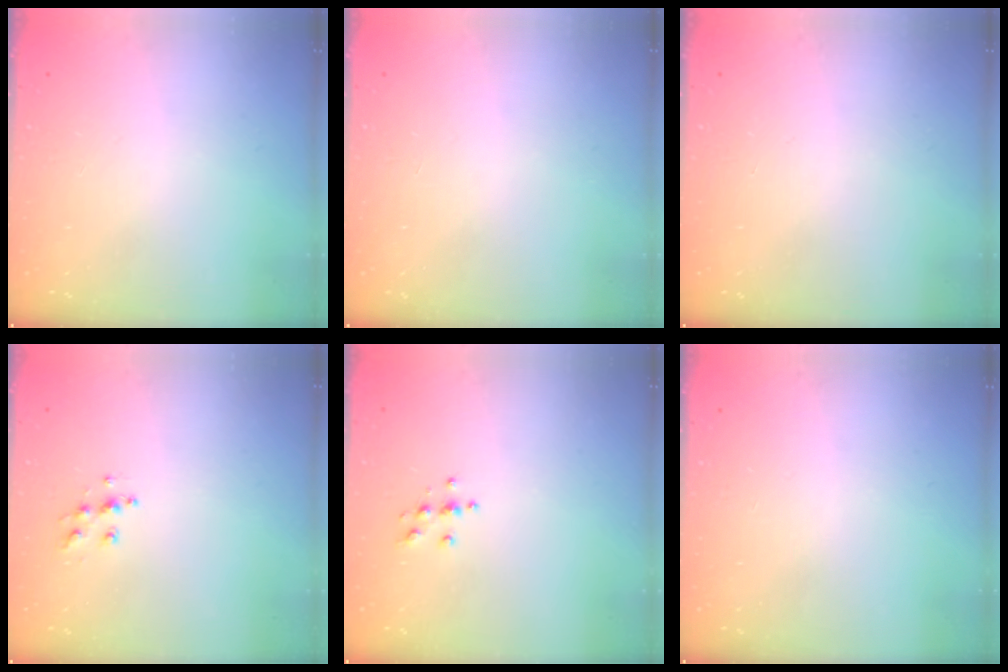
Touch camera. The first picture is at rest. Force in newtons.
{"total": 0.0}
{"total": 0.0}
{"total": 6.6, "press": 6.5, "slide": 0.3}
{"total": 3.9, "press": 3.8, "slide": 0.4}
{"total": 0.0}